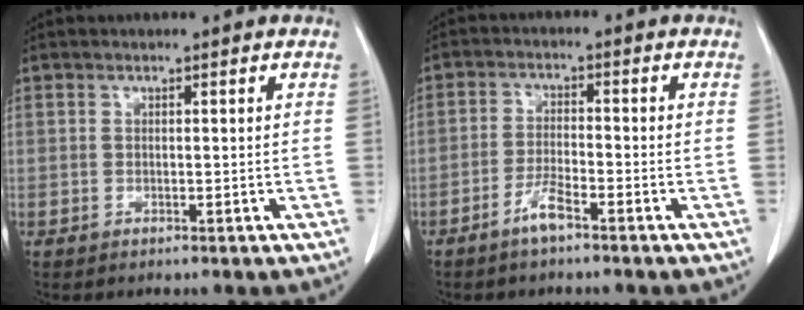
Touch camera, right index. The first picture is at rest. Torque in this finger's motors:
{"motor_torque": [0.33, -0.31, 0.08, 0.03]}